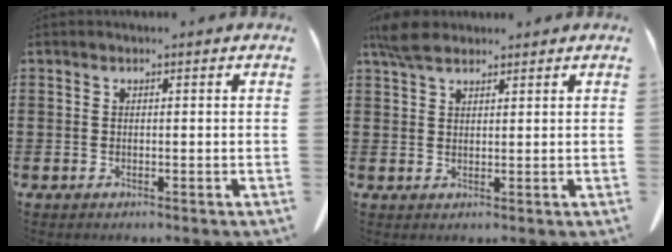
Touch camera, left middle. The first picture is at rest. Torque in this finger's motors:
{"motor_torque": [0.66, 0.60, 0.09, 0.03]}